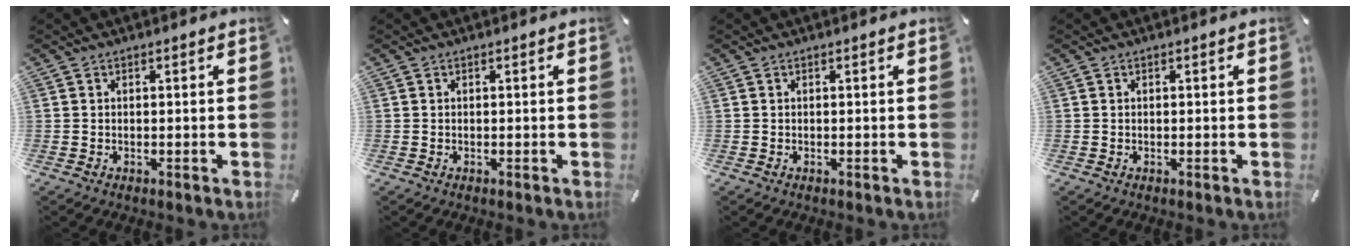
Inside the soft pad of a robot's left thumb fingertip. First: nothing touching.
{"total": 0.0}
{"total": 0.0}
{"total": 0.0}